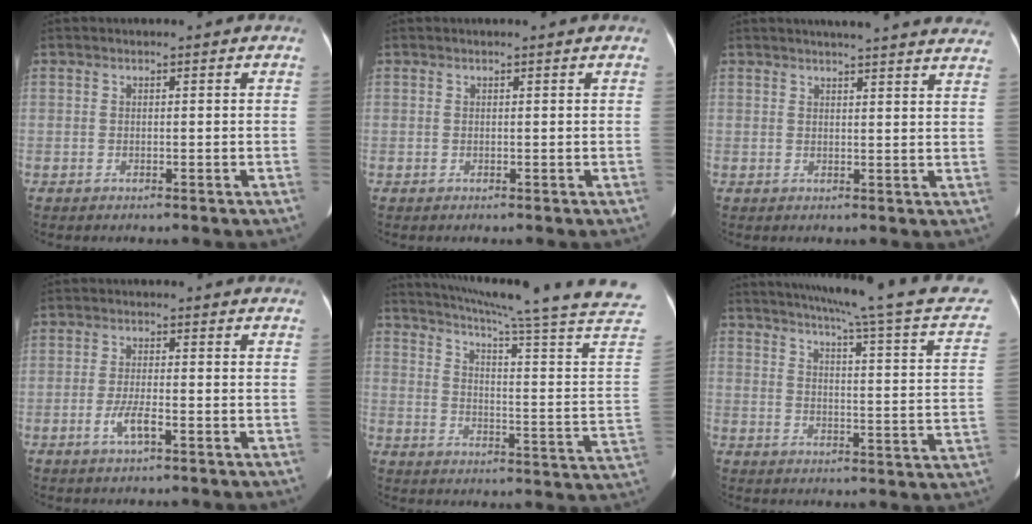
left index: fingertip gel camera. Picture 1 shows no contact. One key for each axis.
{"total": 0.5, "fx": 0.4, "fy": -0.1, "fz": 0.2, "tx": -0.009, "ty": 0.005, "tz": 0.009}
{"total": 19.6, "fx": 18.0, "fy": 1.5, "fz": 7.5, "tx": -0.096, "ty": -0.013, "tz": 0.203}
{"total": 3.3, "fx": -1.6, "fy": 0.5, "fz": 2.9, "tx": -0.065, "ty": -0.004, "tz": -0.031}
{"total": 26.9, "fx": 23.2, "fy": -3.0, "fz": 13.3, "tx": -0.214, "ty": -0.107, "tz": 0.294}
{"total": 22.8, "fx": 18.9, "fy": 0.4, "fz": 12.8, "tx": -0.184, "ty": -0.037, "tz": 0.222}